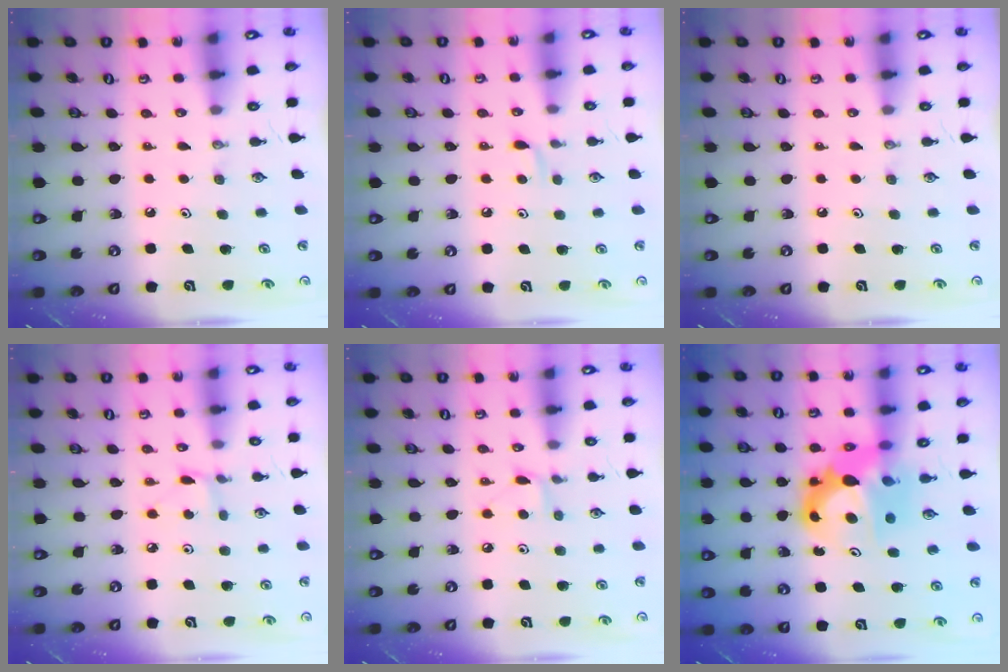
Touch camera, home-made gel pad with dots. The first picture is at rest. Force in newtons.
{"total": 4.4, "press": 4.3, "slide": 0.6}
{"total": 0.0}
{"total": 2.8, "press": 2.8, "slide": 0.4}
{"total": 4.9, "press": 4.8, "slide": 0.5}
{"total": 10.5, "press": 10.4, "slide": 0.8}